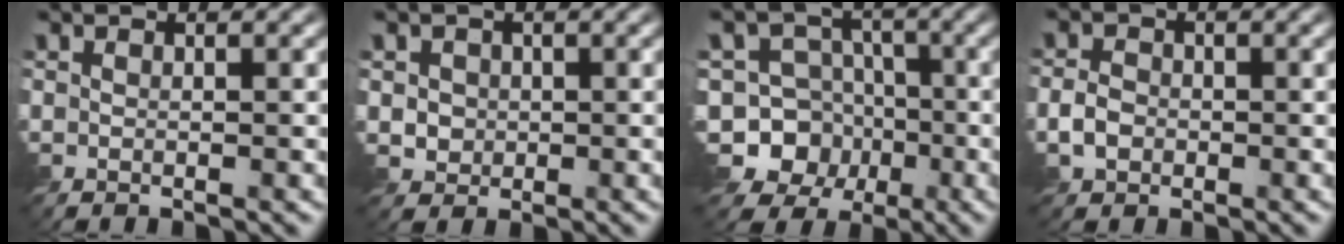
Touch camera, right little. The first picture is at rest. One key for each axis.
{"total": 2.0, "fx": 0.3, "fy": 1.9, "fz": 0.7, "tx": -0.010, "ty": 0.002, "tz": 0.014}
{"total": 11.9, "fx": -4.4, "fy": 10.7, "fz": 2.6, "tx": -0.069, "ty": -0.001, "tz": -0.088}
{"total": 2.1, "fx": -0.6, "fy": 1.7, "fz": 1.0, "tx": -0.018, "ty": 0.001, "tz": -0.017}